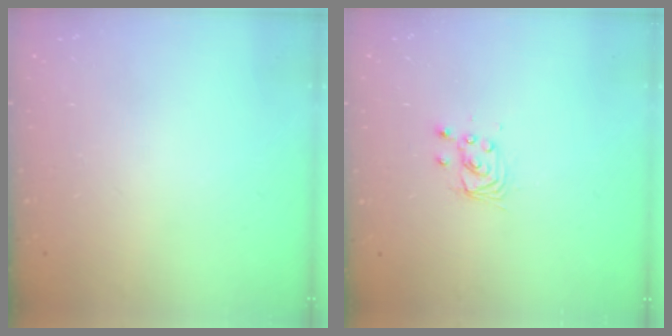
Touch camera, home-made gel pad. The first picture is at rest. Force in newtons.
{"total": 3.2, "press": 3.2, "slide": 0.2}